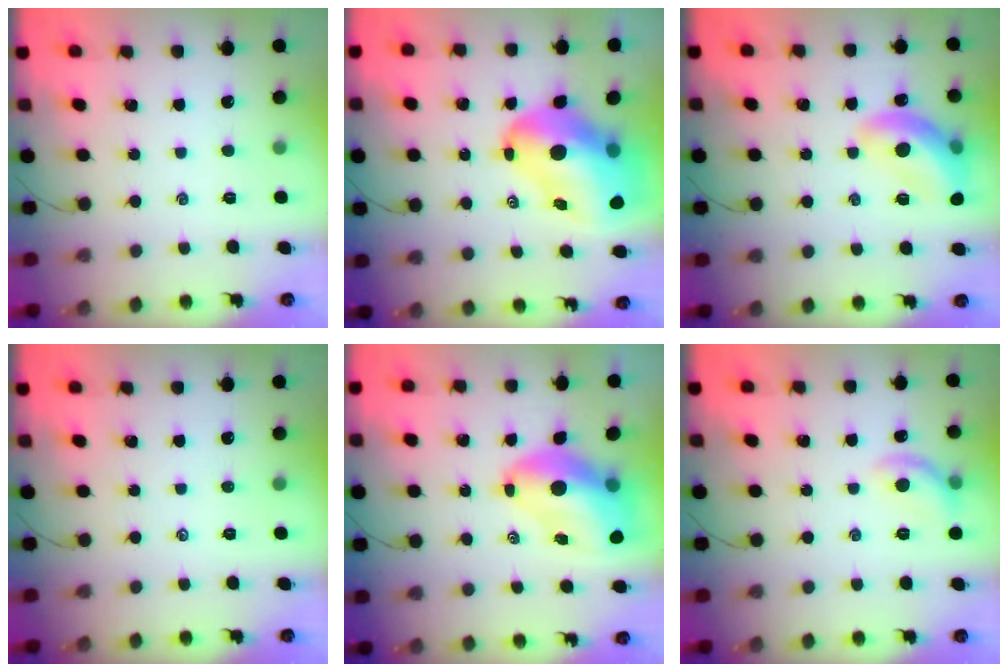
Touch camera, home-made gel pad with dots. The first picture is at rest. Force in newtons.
{"total": 18.4, "press": 17.6, "slide": 5.2}
{"total": 14.6, "press": 14.4, "slide": 2.1}
{"total": 0.0}
{"total": 13.2, "press": 12.5, "slide": 4.2}
{"total": 8.8, "press": 8.7, "slide": 0.4}